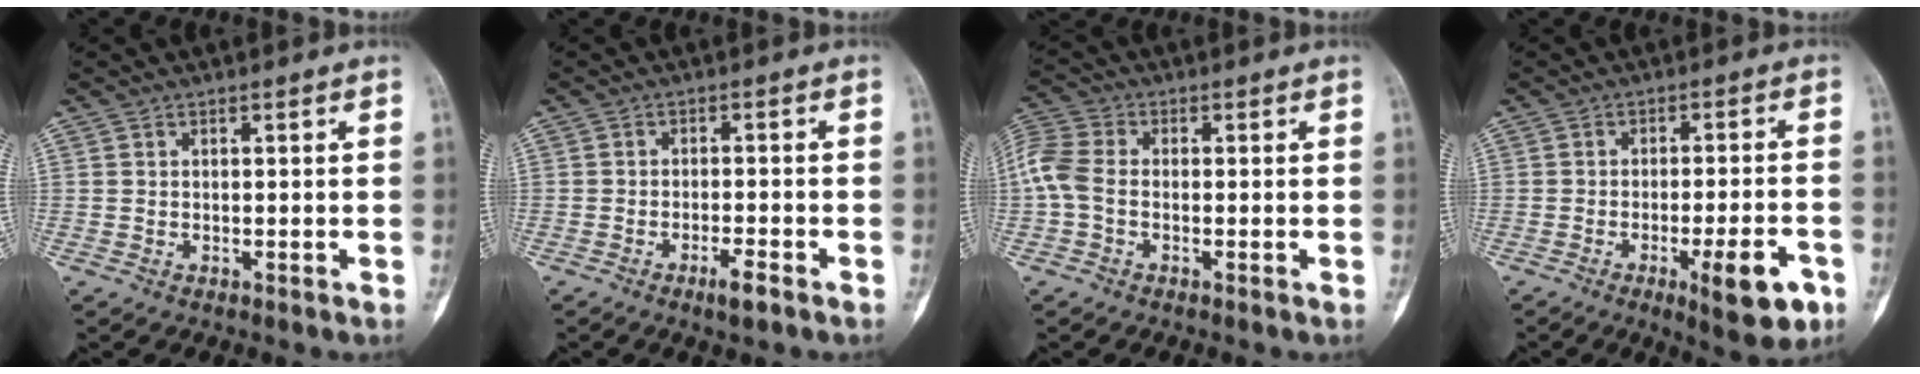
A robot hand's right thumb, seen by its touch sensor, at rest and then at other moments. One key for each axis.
{"total": 3.2, "fx": -2.0, "fy": 0.6, "fz": 2.4, "tx": -0.041, "ty": 0.008, "tz": -0.037}
{"total": 7.0, "fx": -0.8, "fy": 4.7, "fz": 5.2, "tx": -0.127, "ty": 0.017, "tz": -0.029}
{"total": 8.6, "fx": -3.8, "fy": 2.3, "fz": 7.4, "tx": -0.092, "ty": 0.007, "tz": -0.047}